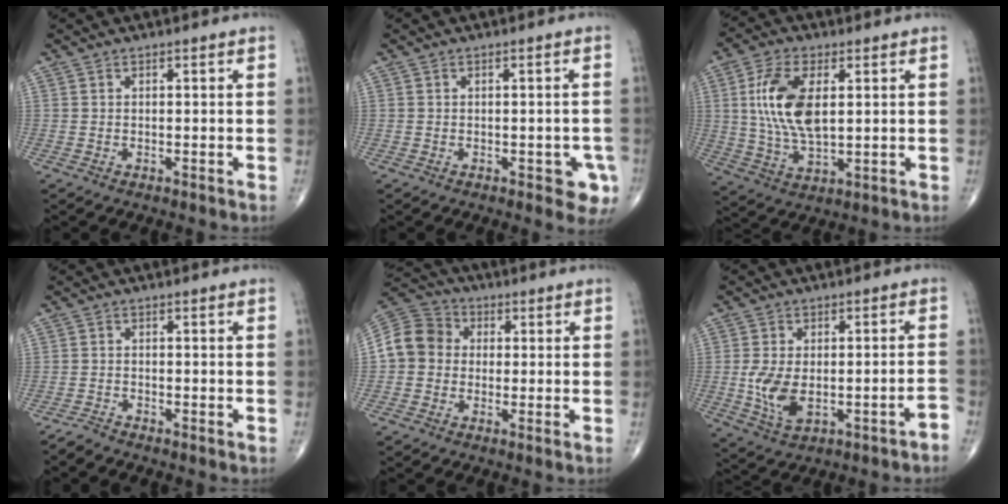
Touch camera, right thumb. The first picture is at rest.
{"total": 4.5, "force": [-1.7, 2.5, 3.4], "torque": [-0.008, 0.001, -0.019]}
{"total": 13.0, "force": [2.5, 6.4, 11.1], "torque": [-0.220, -0.009, 0.053]}
{"total": 1.5, "force": [-1.5, 0.1, -0.1], "torque": [-0.004, -0.004, -0.034]}
{"total": 9.3, "force": [0.0, 8.4, 4.0], "torque": [-0.062, 0.031, -0.013]}
{"total": 8.4, "force": [-2.7, 3.7, 7.1], "torque": [-0.127, 0.029, -0.032]}